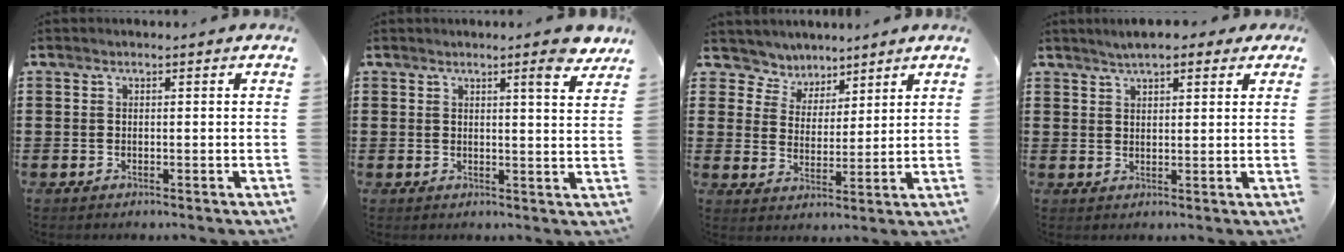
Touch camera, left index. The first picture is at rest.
{"total": 3.9, "force": [3.1, -0.1, 2.3], "torque": [-0.039, -0.015, 0.051]}
{"total": 4.7, "force": [3.9, 2.6, -0.5], "torque": [-0.022, -0.018, 0.068]}
{"total": 3.8, "force": [3.1, 1.1, 1.9], "torque": [-0.045, 0.003, 0.056]}